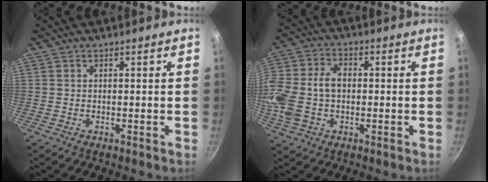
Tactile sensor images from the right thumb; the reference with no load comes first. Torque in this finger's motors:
{"motor_torque": [1.46, 2.78, 1.66, -0.30, 0.22]}